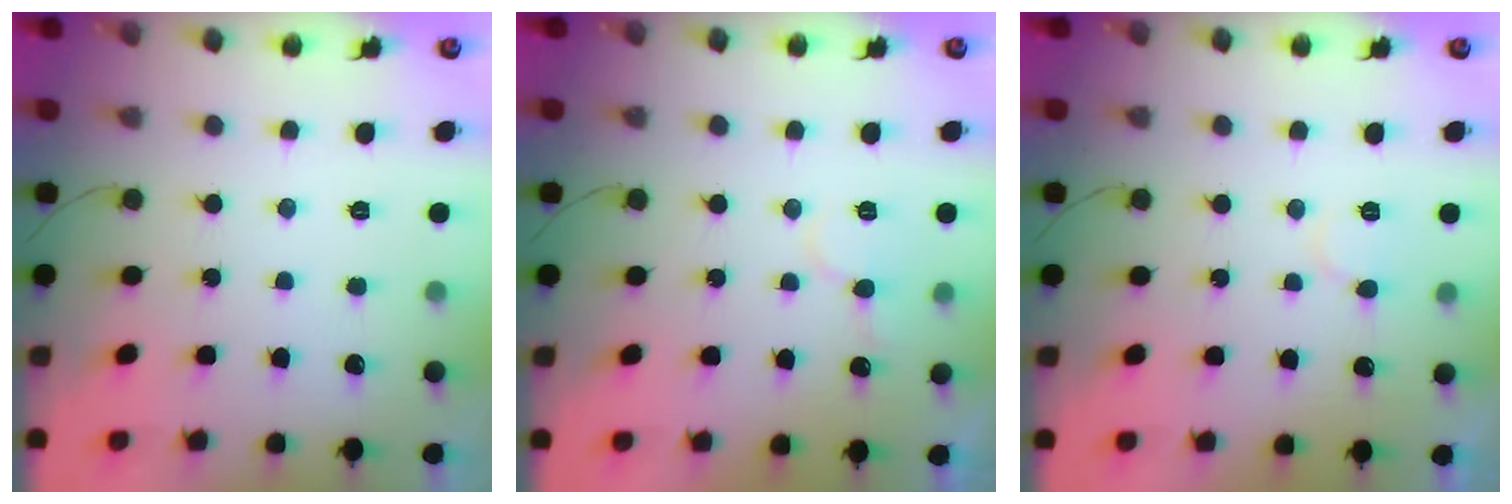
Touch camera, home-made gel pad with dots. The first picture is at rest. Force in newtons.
{"total": 7.9, "press": 7.9, "slide": 0.5}
{"total": 5.6, "press": 5.5, "slide": 0.5}